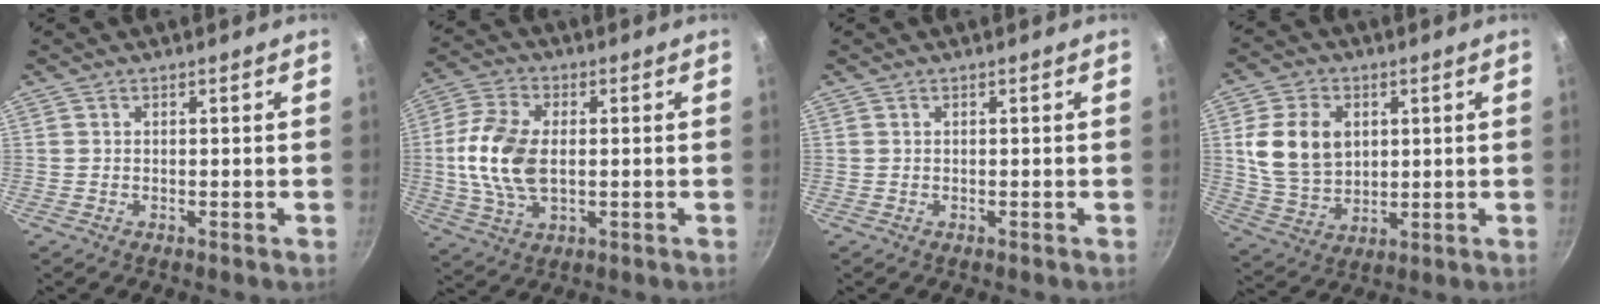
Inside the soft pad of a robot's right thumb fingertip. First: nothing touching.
{"total": 12.8, "force": [0.1, 7.5, 10.3], "torque": [-0.202, 0.010, -0.005]}
{"total": 0.0}
{"total": 12.6, "force": [2.5, 9.3, 8.0], "torque": [-0.130, -0.012, 0.056]}